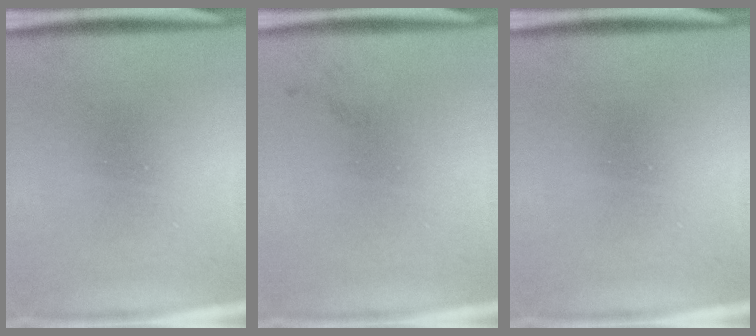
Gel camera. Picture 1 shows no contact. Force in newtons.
{"total": 1.1}
{"total": 0.0}